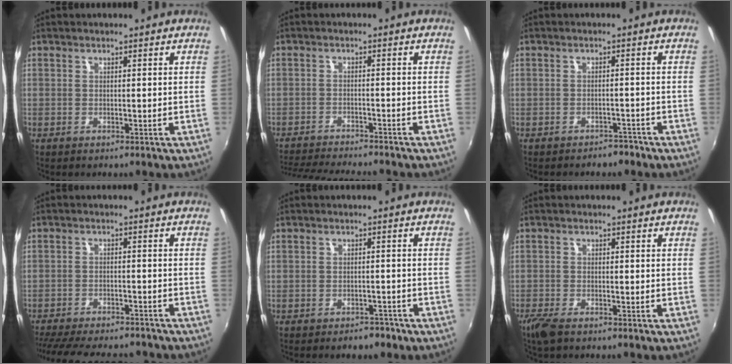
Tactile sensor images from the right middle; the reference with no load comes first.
{"total": 10.8, "force": [-10.0, 0.5, 4.1], "torque": [-0.101, -0.018, -0.160]}
{"total": 3.2, "force": [-2.8, 1.4, 0.7], "torque": [-0.014, 0.001, -0.031]}
{"total": 17.7, "force": [-15.3, 4.5, 7.7], "torque": [-0.163, -0.023, -0.217]}
{"total": 3.9, "force": [-3.1, 1.9, 1.4], "torque": [-0.026, 0.002, -0.034]}
{"total": 4.1, "force": [-3.1, 1.2, 2.4], "torque": [-0.063, -0.014, -0.062]}